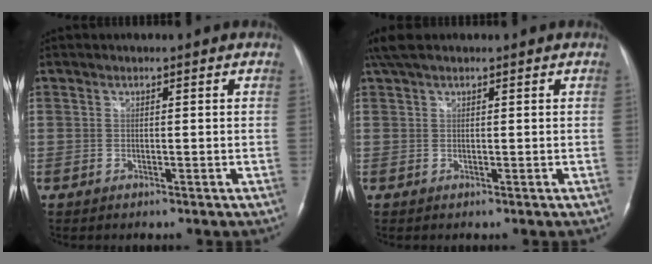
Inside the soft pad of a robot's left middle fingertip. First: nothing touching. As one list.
[{"total": 4.0, "force": [3.0, 1.2, 2.4], "torque": [-0.052, 0.033, 0.057]}]